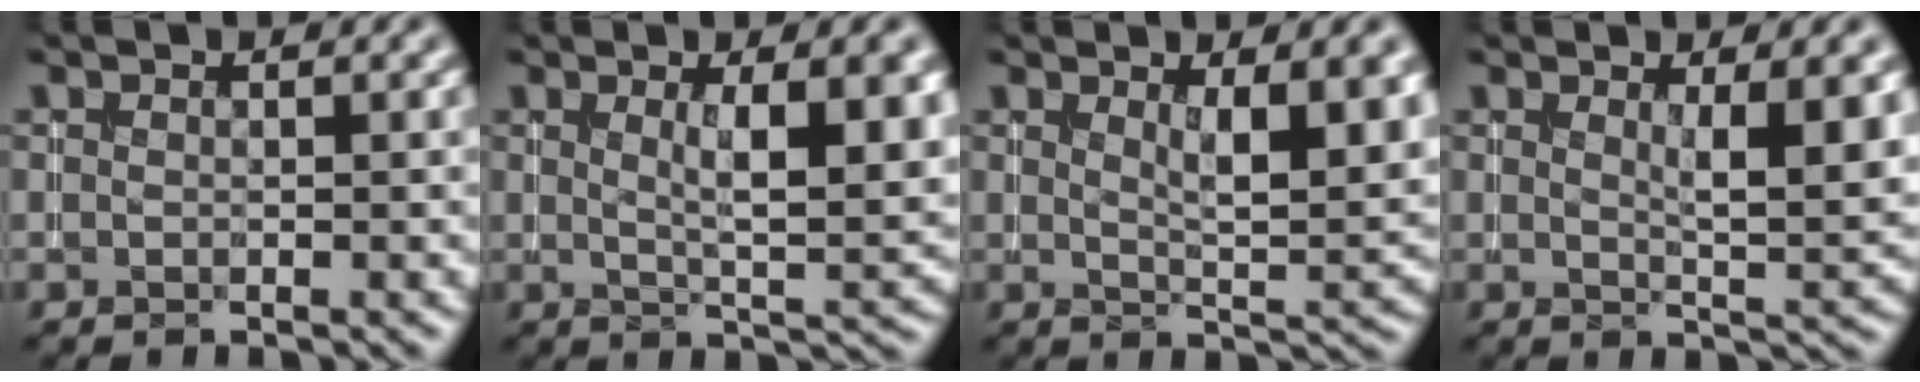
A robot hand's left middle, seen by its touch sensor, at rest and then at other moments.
{"total": 6.7, "force": [1.6, 1.9, 6.2], "torque": [-0.077, -0.005, 0.028]}
{"total": 5.5, "force": [1.9, 1.6, 4.9], "torque": [-0.067, -0.009, 0.035]}
{"total": 4.3, "force": [1.4, 1.0, 3.9], "torque": [-0.052, -0.008, 0.023]}